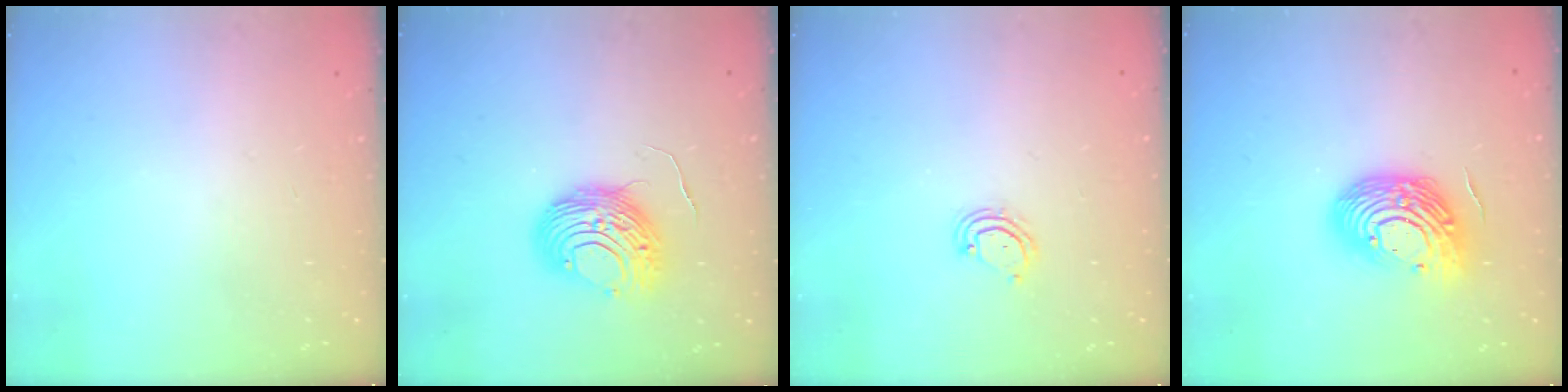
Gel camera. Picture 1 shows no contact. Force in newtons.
{"total": 10.3, "press": 10.3, "slide": 0.7}
{"total": 3.9, "press": 3.9, "slide": 0.3}
{"total": 15.4, "press": 15.3, "slide": 1.4}